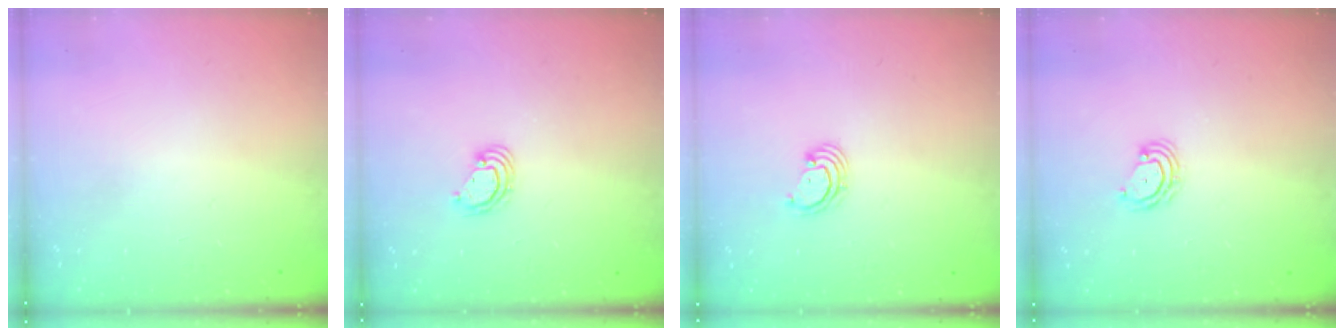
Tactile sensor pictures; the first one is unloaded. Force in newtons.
{"total": 3.7, "press": 3.7, "slide": 0.3}
{"total": 2.3, "press": 2.3, "slide": 0.1}
{"total": 5.0, "press": 5.0, "slide": 0.4}